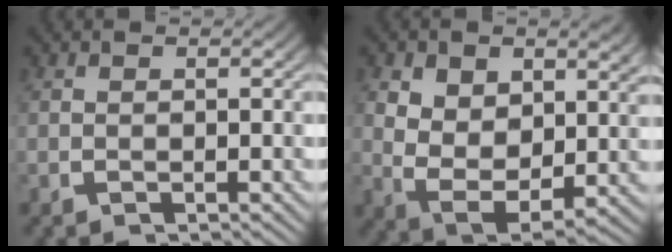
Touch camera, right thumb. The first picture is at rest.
{"total": 8.4, "force": [-0.8, 6.1, 5.7], "torque": [-0.138, -0.057, 0.009]}